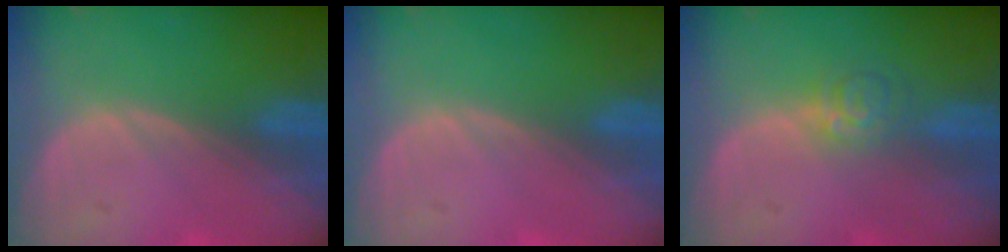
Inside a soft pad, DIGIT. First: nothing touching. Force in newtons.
{"total": 0.0}
{"total": 3.9, "press": 3.6, "slide": 1.6}